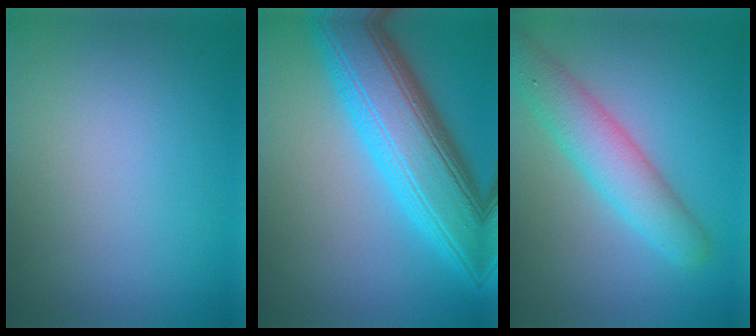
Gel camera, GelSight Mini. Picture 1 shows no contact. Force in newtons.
{"total": 10.3, "press": 10.3, "slide": 0.2}
{"total": 4.9, "press": 4.9, "slide": 0.1}